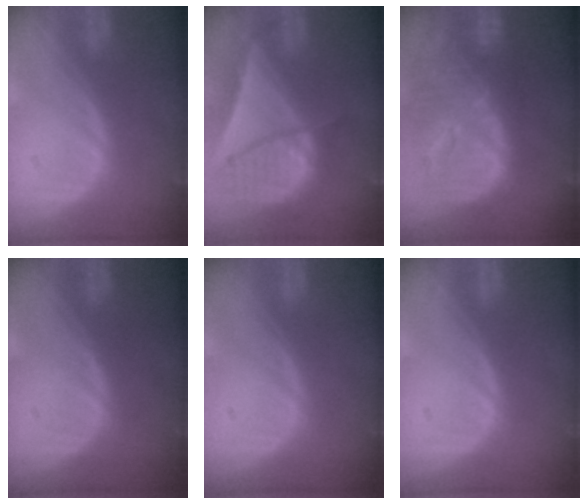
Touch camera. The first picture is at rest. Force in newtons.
{"total": 9.4, "press": 8.1, "slide": 4.7}
{"total": 13.2, "press": 11.5, "slide": 6.5}
{"total": 0.0}
{"total": 0.0}
{"total": 0.0}